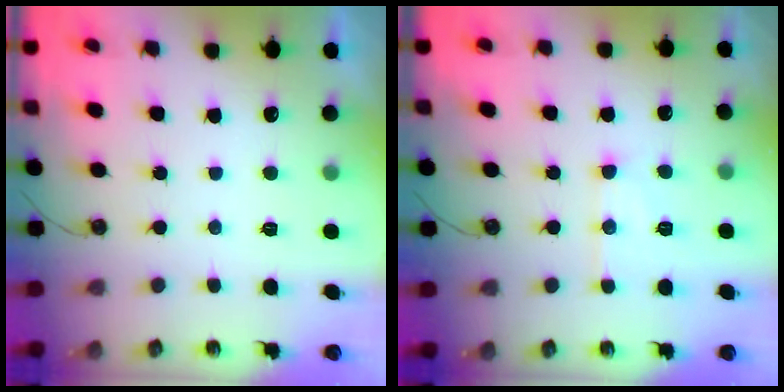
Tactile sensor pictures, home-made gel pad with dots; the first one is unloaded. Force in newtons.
{"total": 7.9, "press": 7.9, "slide": 0.7}